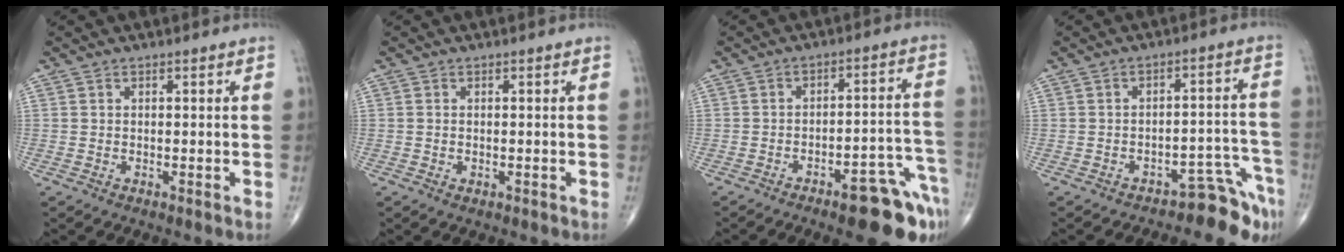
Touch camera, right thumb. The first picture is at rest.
{"total": 0.5, "force": [-0.1, 0.3, 0.4], "torque": [-0.008, 0.000, 0.000]}
{"total": 12.8, "force": [-8.0, 3.5, 9.4], "torque": [-0.080, 0.068, -0.103]}
{"total": 6.7, "force": [-5.9, 2.2, 2.1], "torque": [0.008, 0.096, -0.082]}